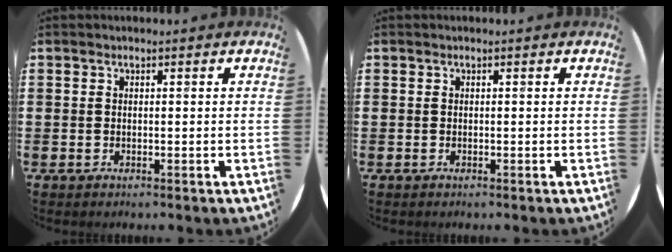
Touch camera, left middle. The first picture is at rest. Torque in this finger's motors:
{"motor_torque": [0.00, 0.00, 0.00, 0.00]}